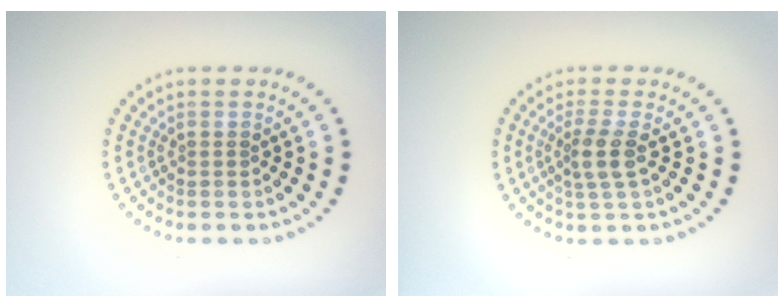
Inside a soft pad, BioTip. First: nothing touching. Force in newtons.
{"total": 2.3, "press": 1.8, "slide": 1.4}